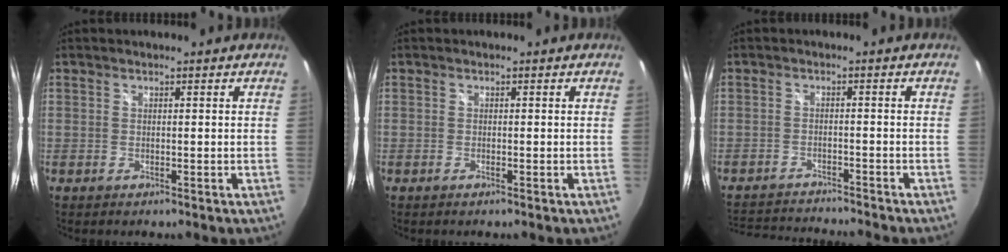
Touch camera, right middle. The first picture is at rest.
{"total": 0.6, "force": [-0.4, 0.0, 0.4], "torque": [-0.004, 0.000, -0.009]}
{"total": 9.1, "force": [-8.8, 0.3, 2.5], "torque": [-0.069, -0.003, -0.143]}